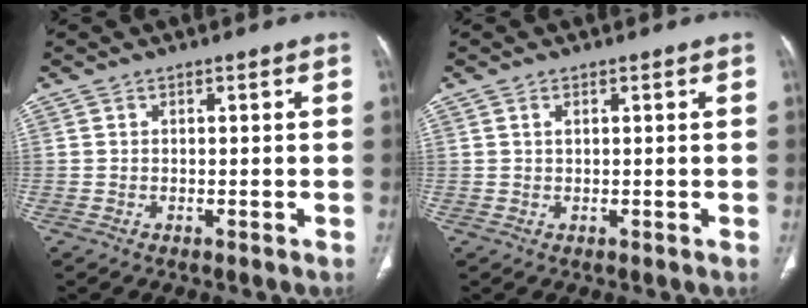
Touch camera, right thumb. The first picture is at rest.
{"total": 0.8, "force": [0.4, 0.4, 0.6], "torque": [-0.014, 0.003, 0.009]}